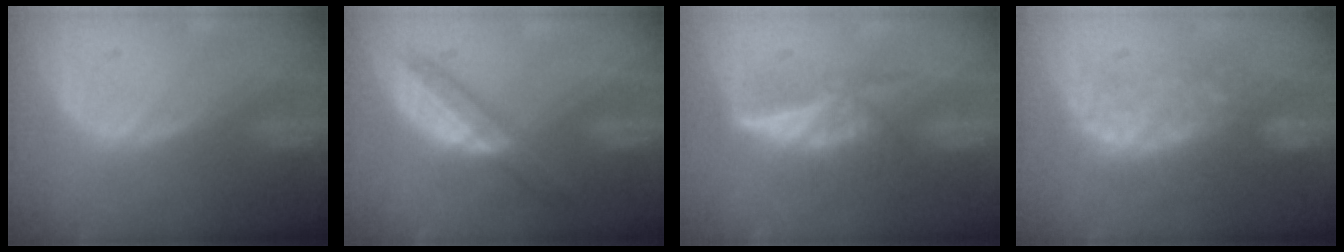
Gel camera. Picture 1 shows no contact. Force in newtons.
{"total": 5.8, "press": 5.3, "slide": 2.2}
{"total": 6.0, "press": 5.3, "slide": 2.9}
{"total": 7.7, "press": 7.6, "slide": 1.3}